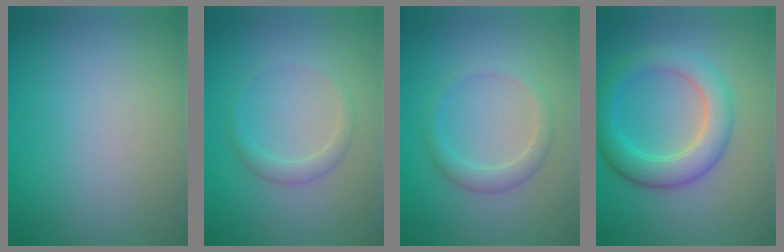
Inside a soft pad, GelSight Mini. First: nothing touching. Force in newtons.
{"total": 1.6, "press": 1.6, "slide": 0.1}
{"total": 2.2, "press": 2.2, "slide": 0.1}
{"total": 5.1, "press": 5.1, "slide": 0.3}